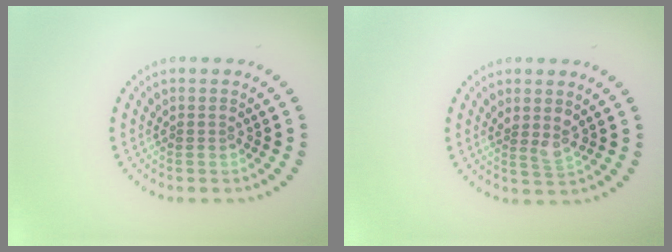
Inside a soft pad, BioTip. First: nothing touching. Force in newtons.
{"total": 1.7, "press": 1.3, "slide": 1.1}